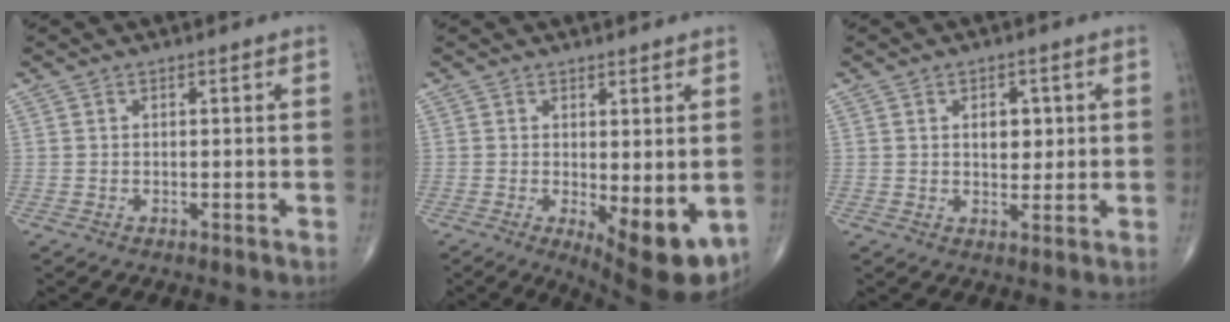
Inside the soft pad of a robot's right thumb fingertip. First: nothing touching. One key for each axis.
{"total": 10.1, "fx": -2.1, "fy": 3.6, "fz": 9.2, "tx": -0.113, "ty": -0.024, "tz": -0.018}
{"total": 4.4, "fx": 1.0, "fy": 2.9, "fz": 3.2, "tx": -0.021, "ty": -0.006, "tz": 0.013}